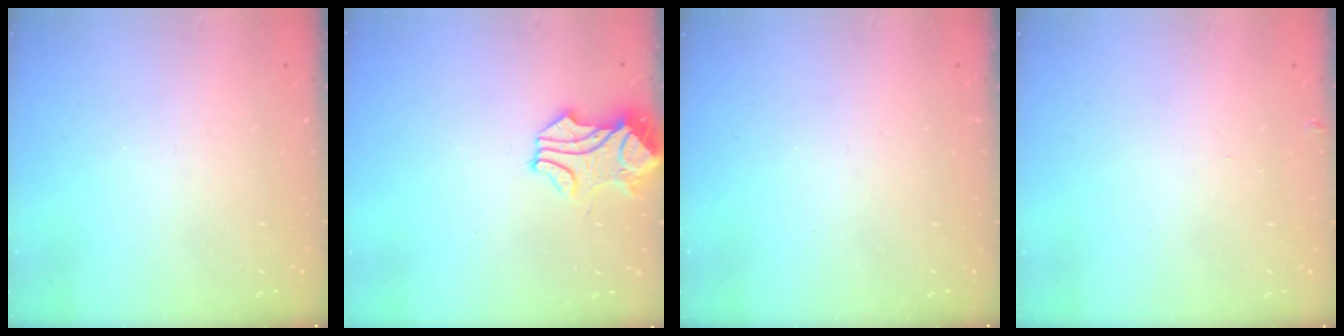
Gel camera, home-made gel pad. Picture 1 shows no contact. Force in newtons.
{"total": 1.6, "press": 1.5, "slide": 0.5}
{"total": 0.0}
{"total": 0.0}